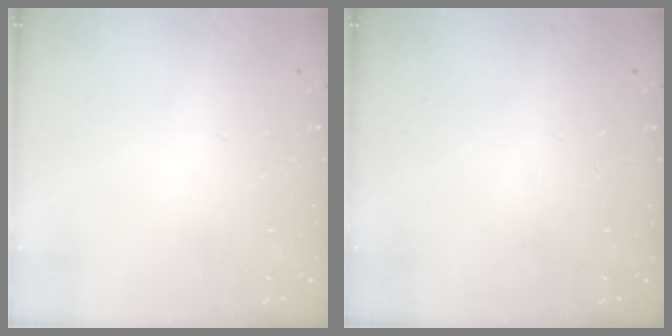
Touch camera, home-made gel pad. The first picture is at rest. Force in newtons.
{"total": 0.0}